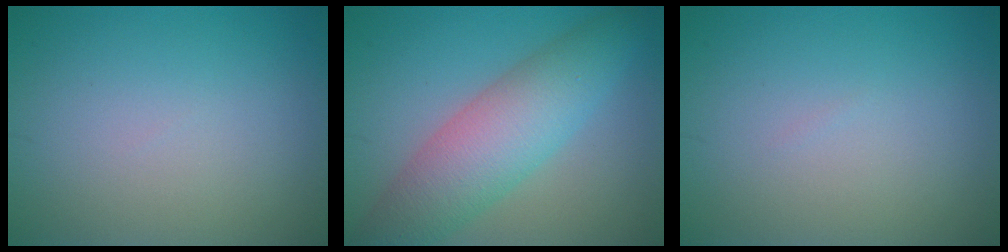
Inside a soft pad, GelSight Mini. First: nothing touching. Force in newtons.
{"total": 7.1, "press": 7.0, "slide": 0.3}
{"total": 0.0}